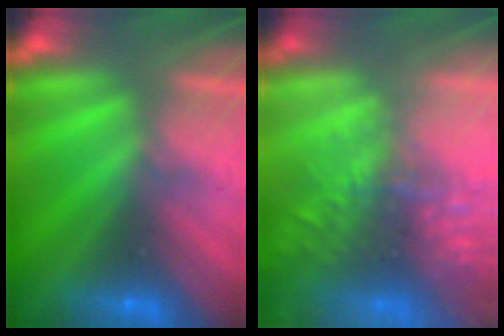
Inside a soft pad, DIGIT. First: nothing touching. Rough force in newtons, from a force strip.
{"total": 6.4}